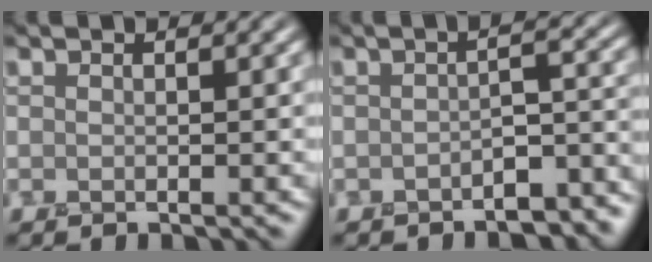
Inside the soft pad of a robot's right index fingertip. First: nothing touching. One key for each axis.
{"total": 4.9, "fx": -3.4, "fy": 1.7, "fz": 3.2, "tx": -0.040, "ty": 0.004, "tz": -0.049}